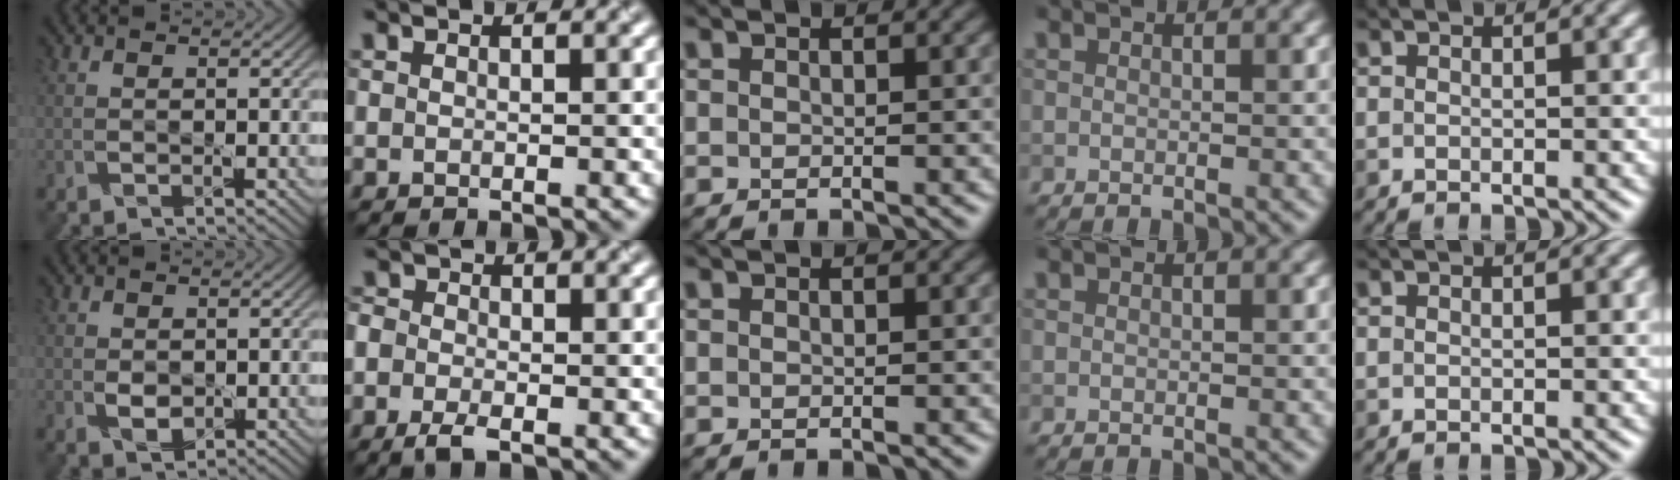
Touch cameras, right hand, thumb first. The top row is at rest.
{"thumb": {"total": 2.0, "force": [0.1, 1.4, 1.5], "torque": [-0.033, -0.003, 0.005]}, "index": {"total": 2.6, "force": [-1.4, 1.5, 1.6], "torque": [-0.036, -0.003, -0.036]}}